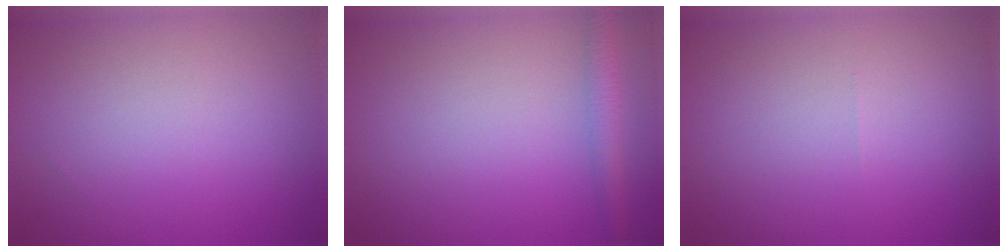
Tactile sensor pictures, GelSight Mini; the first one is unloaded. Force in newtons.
{"total": 2.4, "press": 2.4, "slide": 0.1}
{"total": 0.0}